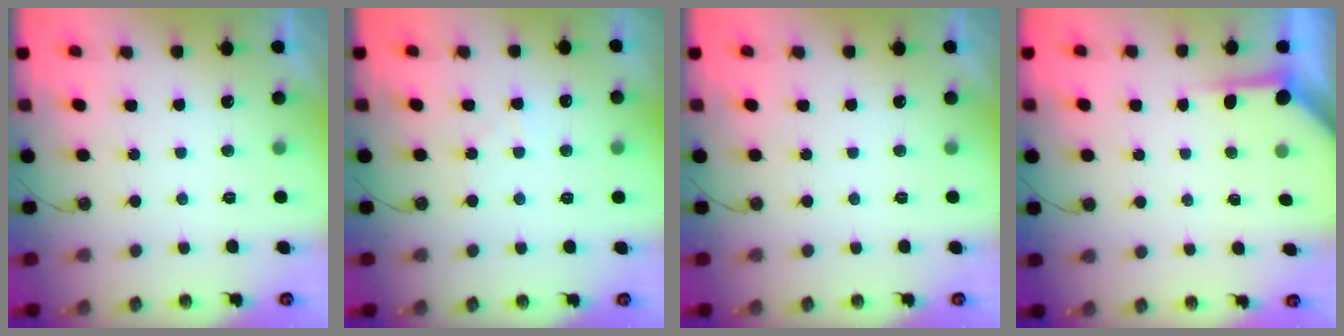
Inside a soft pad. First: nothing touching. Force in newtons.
{"total": 3.7, "press": 3.7, "slide": 0.5}
{"total": 0.0}
{"total": 3.6, "press": 3.6, "slide": 0.5}